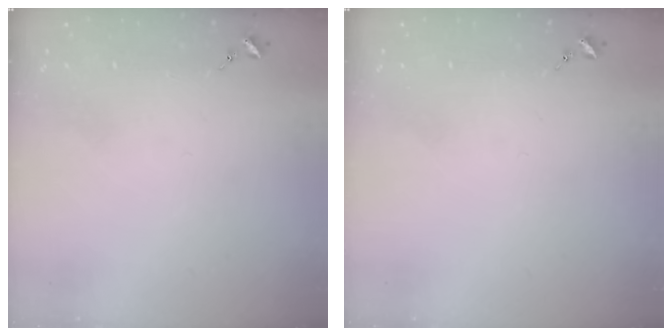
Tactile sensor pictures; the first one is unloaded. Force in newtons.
{"total": 0.0}